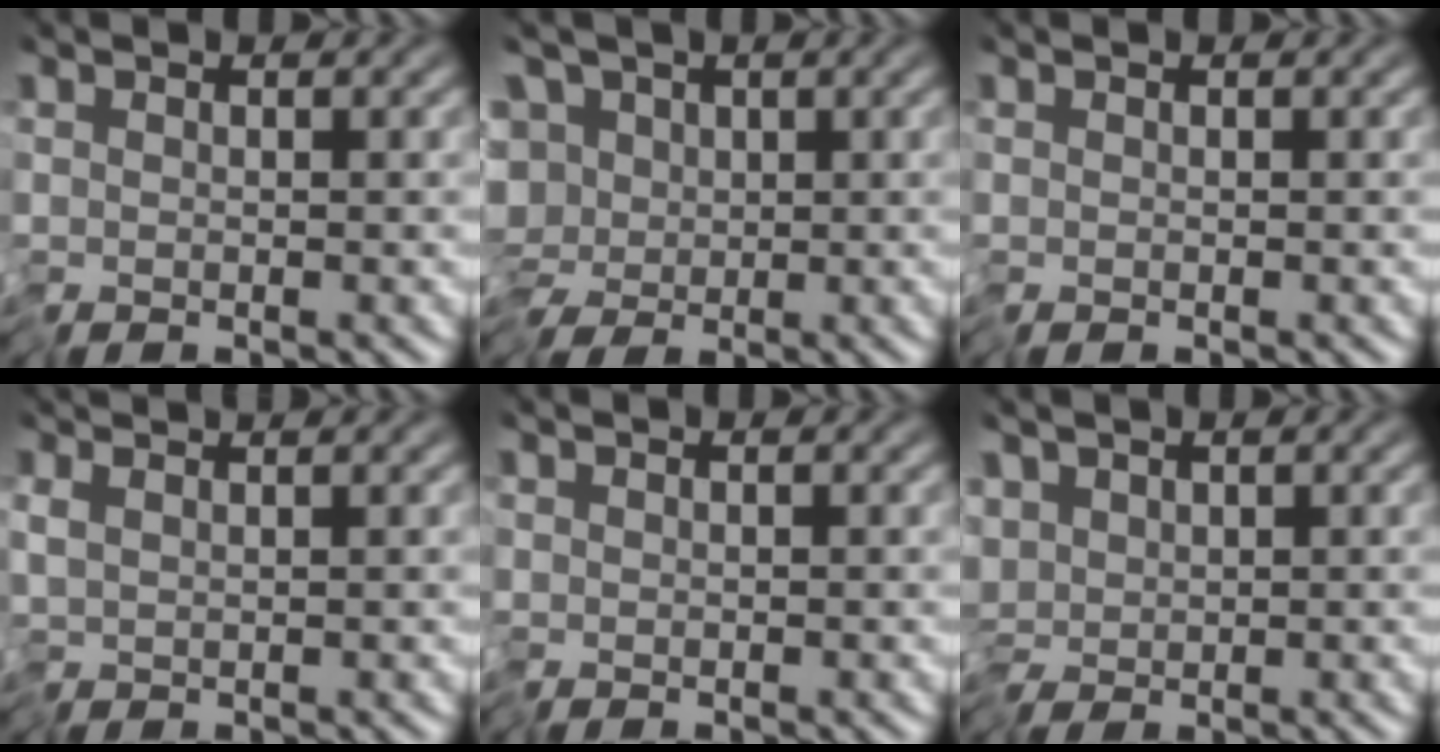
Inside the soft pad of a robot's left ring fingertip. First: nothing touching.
{"total": 9.2, "force": [-0.9, 7.4, 5.4], "torque": [-0.073, 0.014, -0.057]}
{"total": 0.0}
{"total": 1.1, "force": [0.7, -0.2, 0.7], "torque": [-0.016, 0.009, 0.014]}
{"total": 0.0}
{"total": 2.1, "force": [-0.2, 1.3, 1.7], "torque": [-0.027, 0.009, -0.012]}